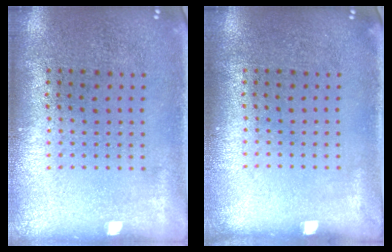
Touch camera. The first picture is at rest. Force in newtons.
{"total": 0.0}